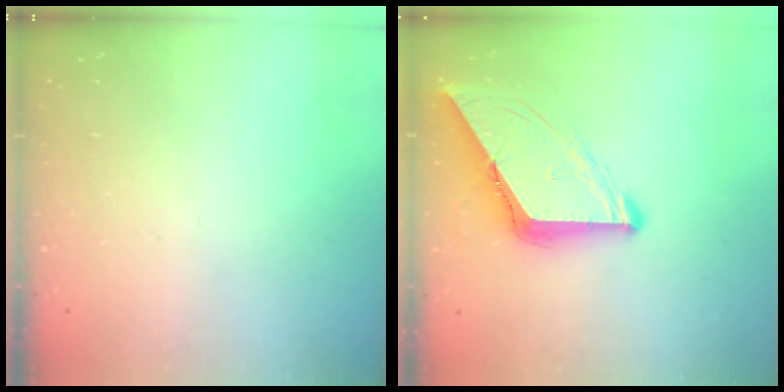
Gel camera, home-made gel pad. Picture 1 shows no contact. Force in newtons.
{"total": 10.1, "press": 10.0, "slide": 1.1}